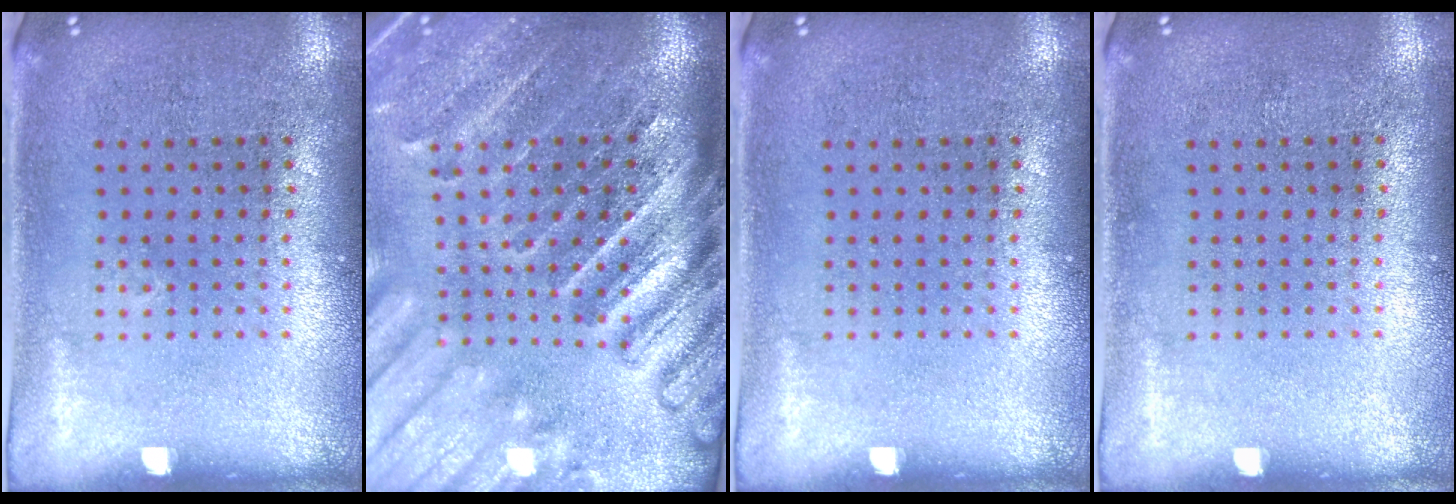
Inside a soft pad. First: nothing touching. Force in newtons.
{"total": 4.4, "press": 3.6, "slide": 2.6}
{"total": 0.0}
{"total": 0.0}